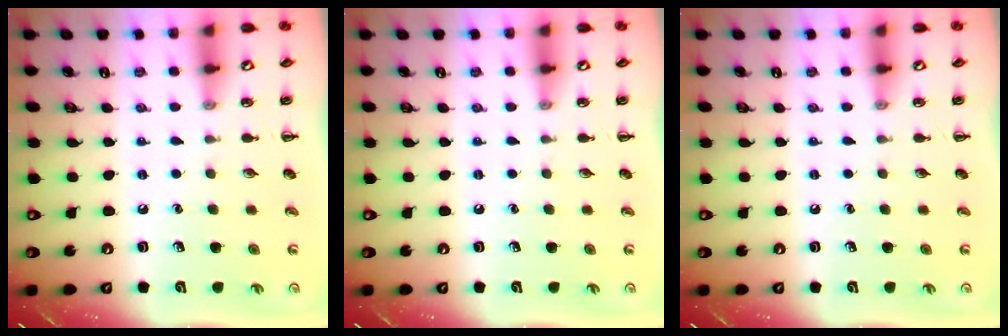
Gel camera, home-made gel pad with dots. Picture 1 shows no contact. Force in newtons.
{"total": 0.0}
{"total": 0.0}